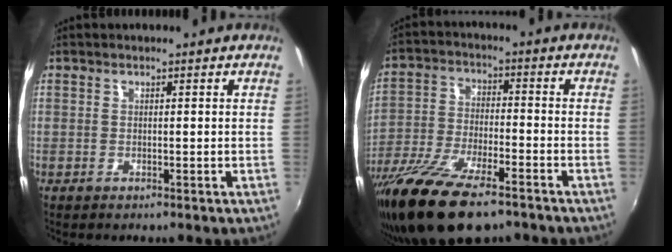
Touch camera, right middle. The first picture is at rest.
{"total": 16.7, "force": [-12.0, 4.8, 10.6], "torque": [-0.217, -0.049, -0.219]}